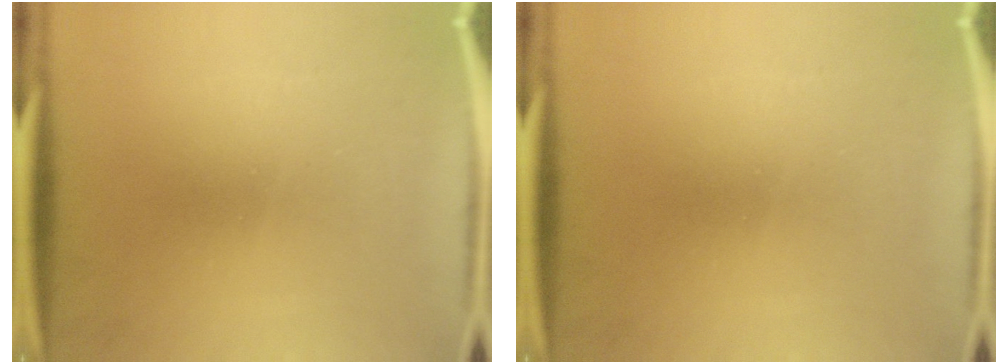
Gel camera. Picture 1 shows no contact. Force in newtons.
{"total": 0.0}